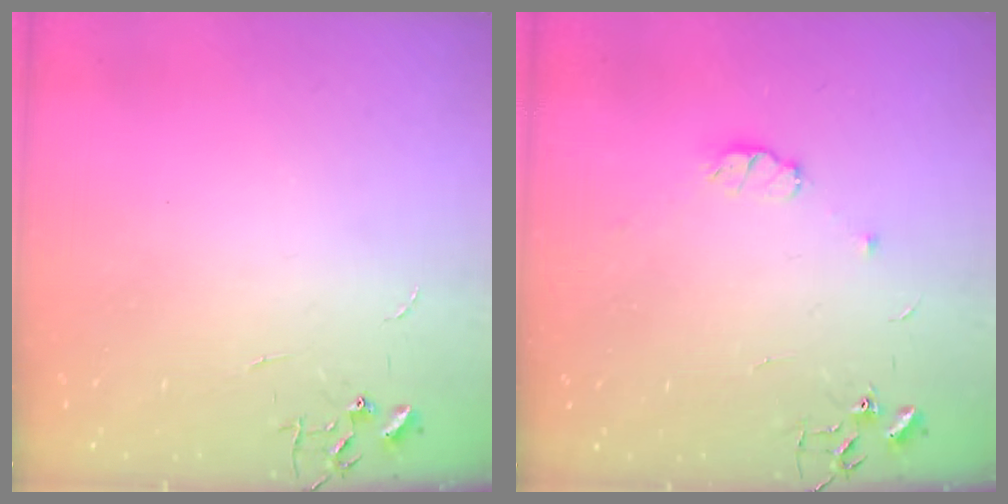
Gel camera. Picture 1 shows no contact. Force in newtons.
{"total": 5.3, "press": 5.1, "slide": 1.3}